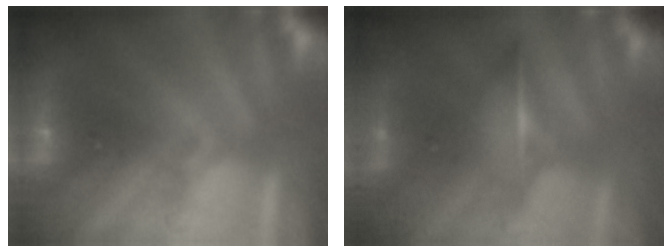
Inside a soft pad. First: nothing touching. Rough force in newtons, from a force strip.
{"total": 1.5}